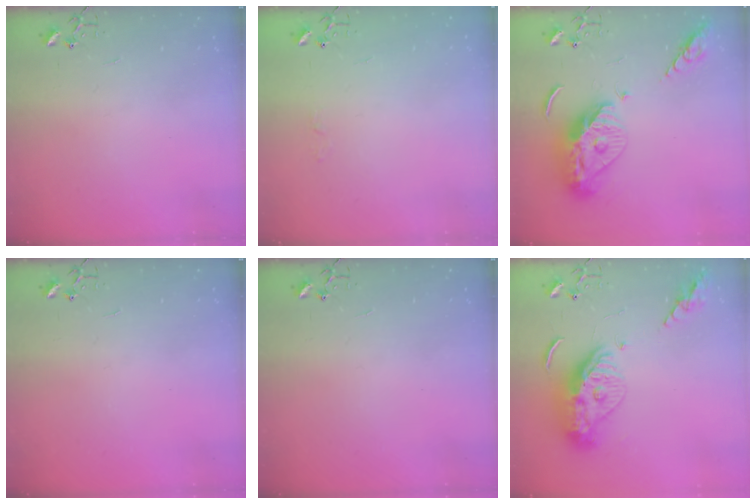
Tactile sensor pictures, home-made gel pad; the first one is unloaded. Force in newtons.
{"total": 3.3, "press": 3.2, "slide": 0.5}
{"total": 15.9, "press": 15.8, "slide": 1.5}
{"total": 0.0}
{"total": 0.0}
{"total": 14.7, "press": 14.6, "slide": 1.6}